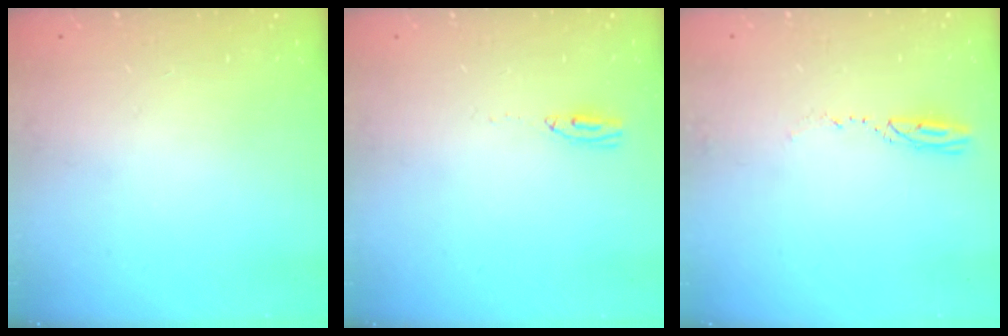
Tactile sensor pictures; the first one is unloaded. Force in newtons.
{"total": 3.8, "press": 3.4, "slide": 1.6}
{"total": 3.4, "press": 3.1, "slide": 1.3}